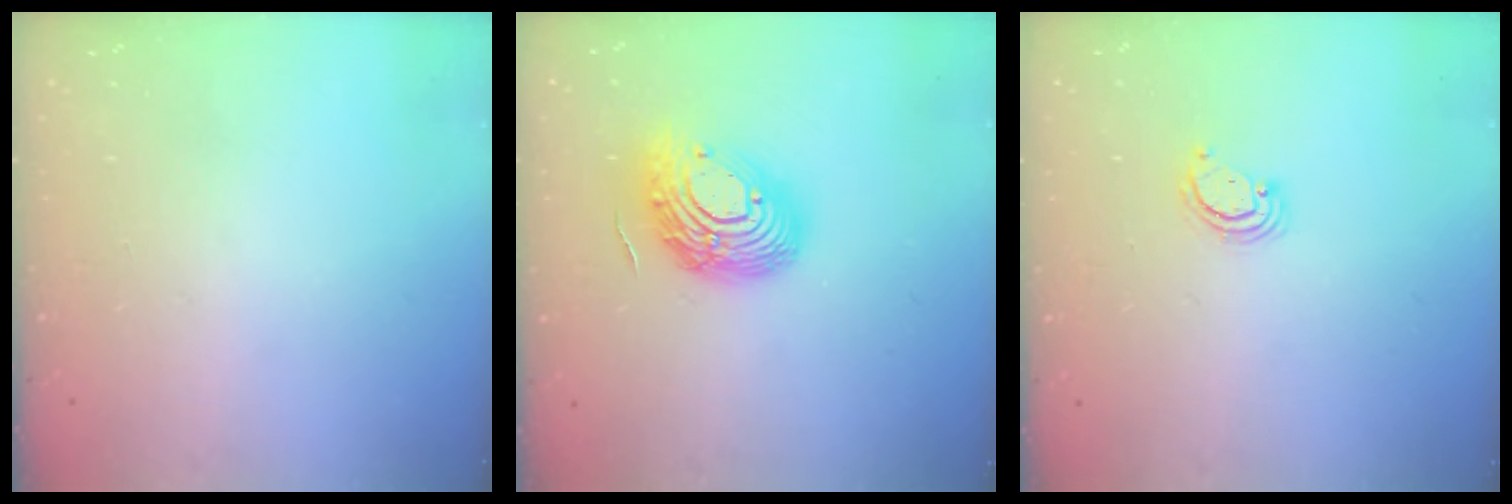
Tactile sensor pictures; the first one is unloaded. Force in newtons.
{"total": 15.8, "press": 15.8, "slide": 1.1}
{"total": 2.6, "press": 2.6, "slide": 0.3}